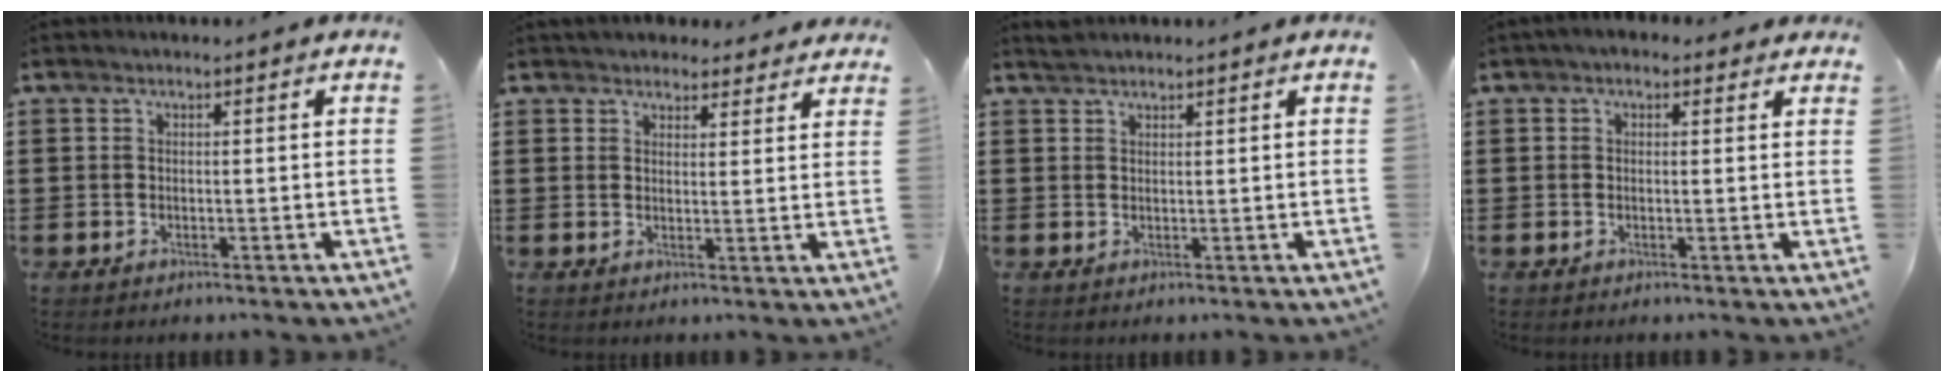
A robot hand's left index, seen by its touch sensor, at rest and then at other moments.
{"total": 3.3, "force": [3.2, 1.0, 0.1], "torque": [-0.003, -0.008, 0.059]}
{"total": 1.4, "force": [1.3, 0.3, 0.1], "torque": [-0.004, 0.001, 0.027]}
{"total": 1.9, "force": [1.0, 1.4, 0.8], "torque": [-0.021, 0.009, 0.018]}